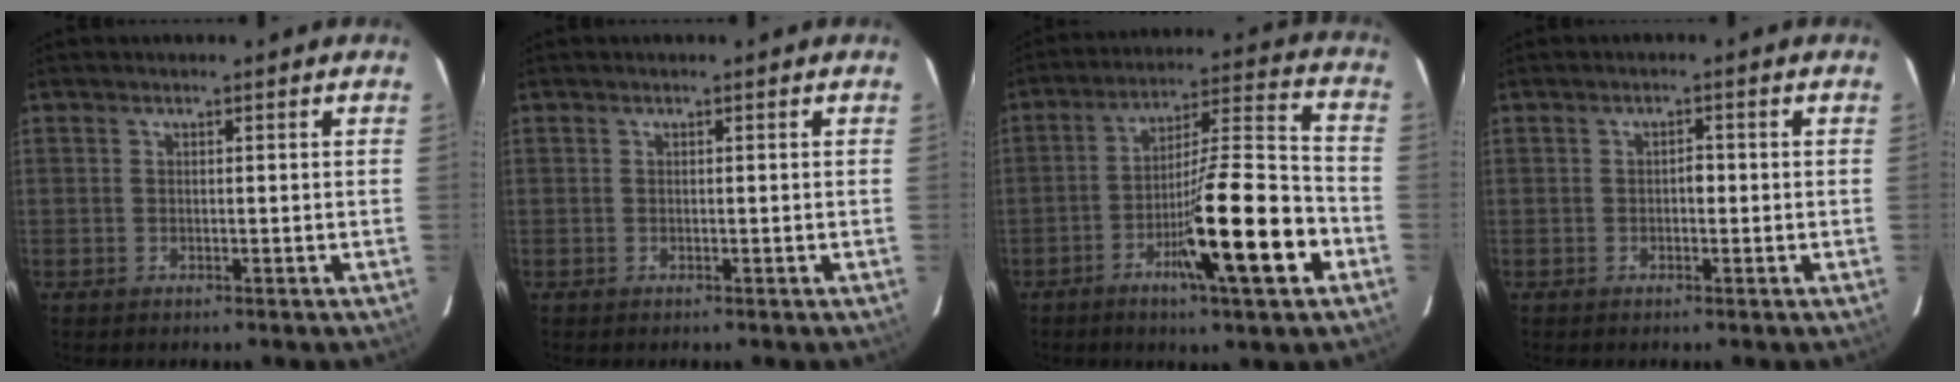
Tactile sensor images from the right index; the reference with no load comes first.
{"total": 0.0}
{"total": 16.5, "force": [-6.6, 0.6, 15.1], "torque": [-0.244, -0.007, -0.105]}
{"total": 1.3, "force": [-0.3, 0.6, 1.1], "torque": [-0.013, 0.005, -0.007]}